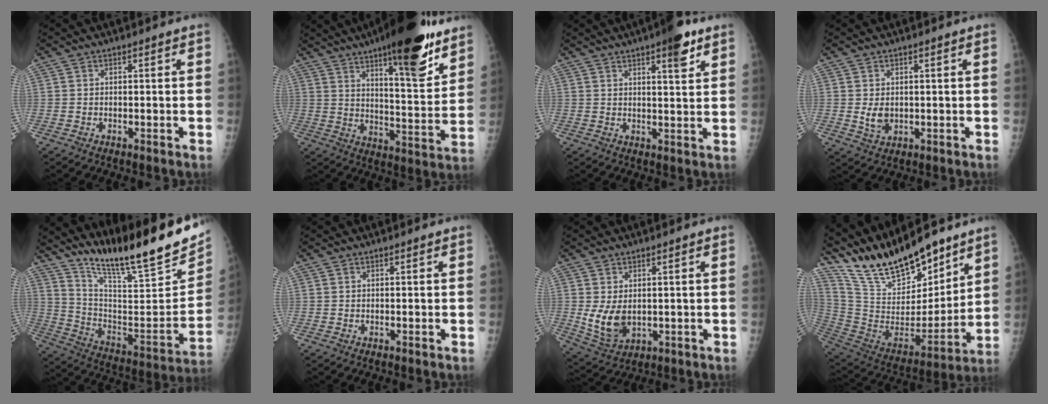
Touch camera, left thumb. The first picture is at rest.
{"total": 20.9, "force": [13.2, 5.5, 15.2], "torque": [-0.193, -0.071, 0.198]}
{"total": 6.7, "force": [4.0, 1.5, 5.2], "torque": [-0.064, -0.018, 0.054]}
{"total": 3.2, "force": [0.3, 2.3, 2.3], "torque": [-0.033, -0.008, 0.015]}
{"total": 25.5, "force": [19.5, 3.9, 16.0], "torque": [-0.230, -0.101, 0.319]}
{"total": 0.0}
{"total": 7.0, "force": [0.4, 4.5, 5.4], "torque": [-0.089, -0.017, 0.027]}
{"total": 24.1, "force": [19.6, 7.4, 12.0], "torque": [-0.181, -0.090, 0.354]}